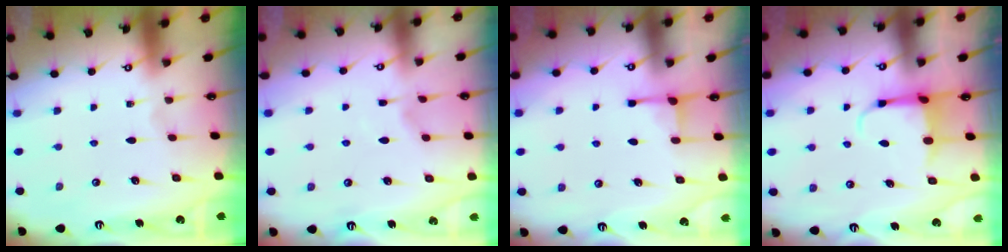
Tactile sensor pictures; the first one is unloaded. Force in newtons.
{"total": 2.8, "press": 2.8, "slide": 0.5}
{"total": 2.5, "press": 2.5, "slide": 0.5}
{"total": 4.0, "press": 3.8, "slide": 1.0}